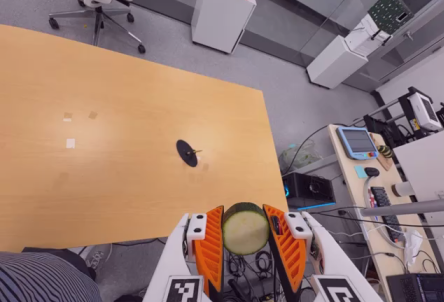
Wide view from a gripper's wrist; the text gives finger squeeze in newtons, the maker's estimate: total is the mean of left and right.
{"total": 11.3, "left": 10.7, "right": 11.9}